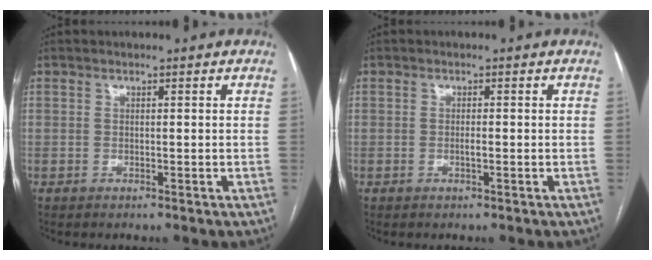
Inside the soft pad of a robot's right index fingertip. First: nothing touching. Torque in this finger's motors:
{"motor_torque": [0.23, -0.12, 0.07, 0.03]}